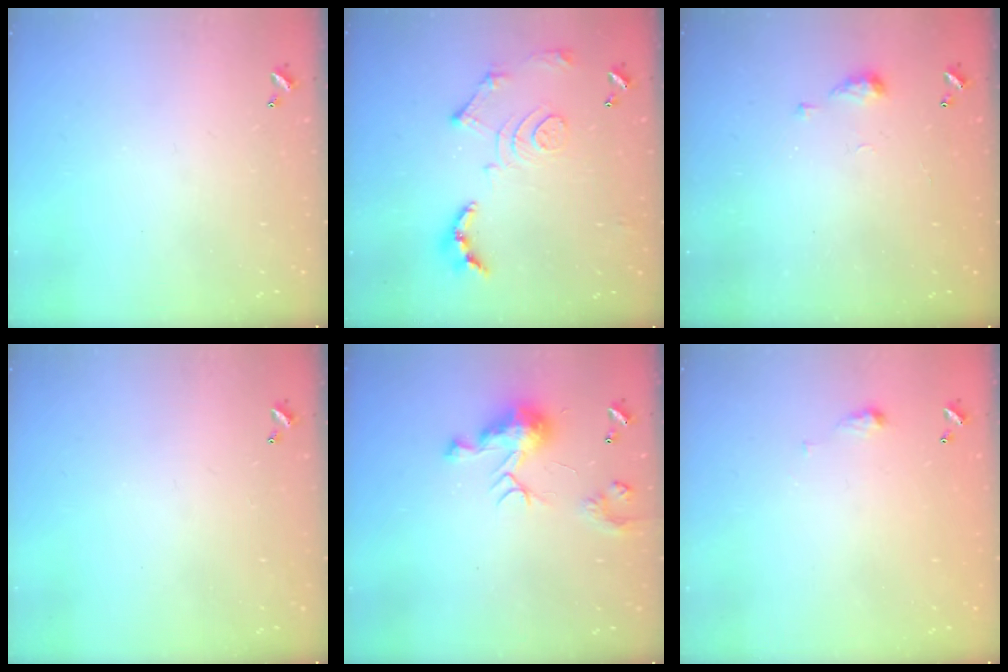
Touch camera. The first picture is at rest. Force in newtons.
{"total": 14.2, "press": 14.1, "slide": 1.4}
{"total": 5.2, "press": 5.1, "slide": 0.7}
{"total": 0.0}
{"total": 9.4, "press": 9.4, "slide": 0.8}
{"total": 2.9, "press": 2.9, "slide": 0.5}